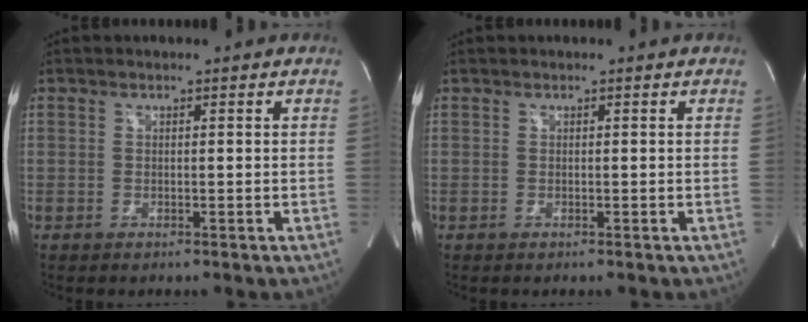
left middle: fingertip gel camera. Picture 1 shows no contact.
{"total": 0.0}